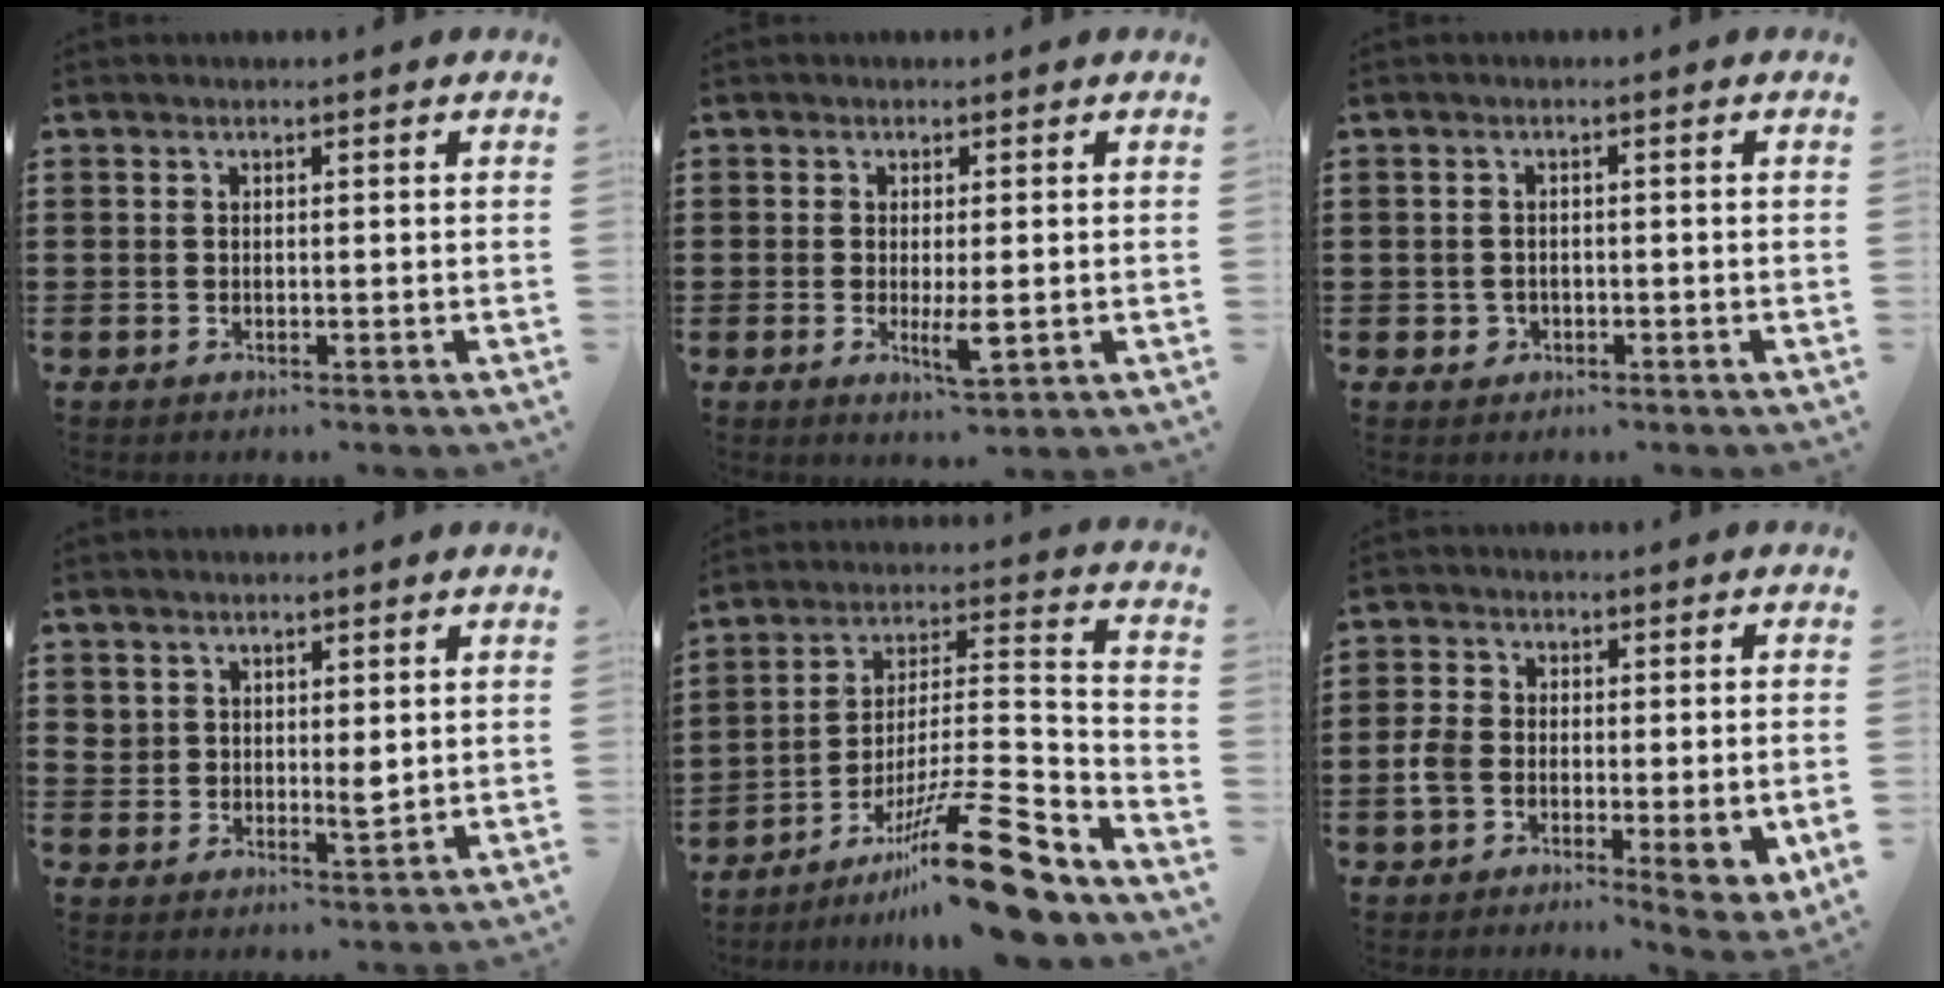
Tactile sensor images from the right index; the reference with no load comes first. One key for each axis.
{"total": 3.8, "fx": -0.7, "fy": 0.9, "fz": 3.6, "tx": -0.068, "ty": -0.006, "tz": -0.014}
{"total": 1.3, "fx": -0.5, "fy": 1.1, "fz": 0.3, "tx": -0.011, "ty": 0.002, "tz": -0.012}
{"total": 3.1, "fx": 2.2, "fy": 1.7, "fz": 1.4, "tx": -0.026, "ty": -0.004, "tz": 0.041}
{"total": 18.5, "fx": -12.5, "fy": 2.5, "fz": 13.4, "tx": -0.190, "ty": 0.055, "tz": -0.209}
{"total": 6.5, "fx": -1.6, "fy": 3.5, "fz": 5.3, "tx": -0.111, "ty": 0.002, "tz": -0.030}